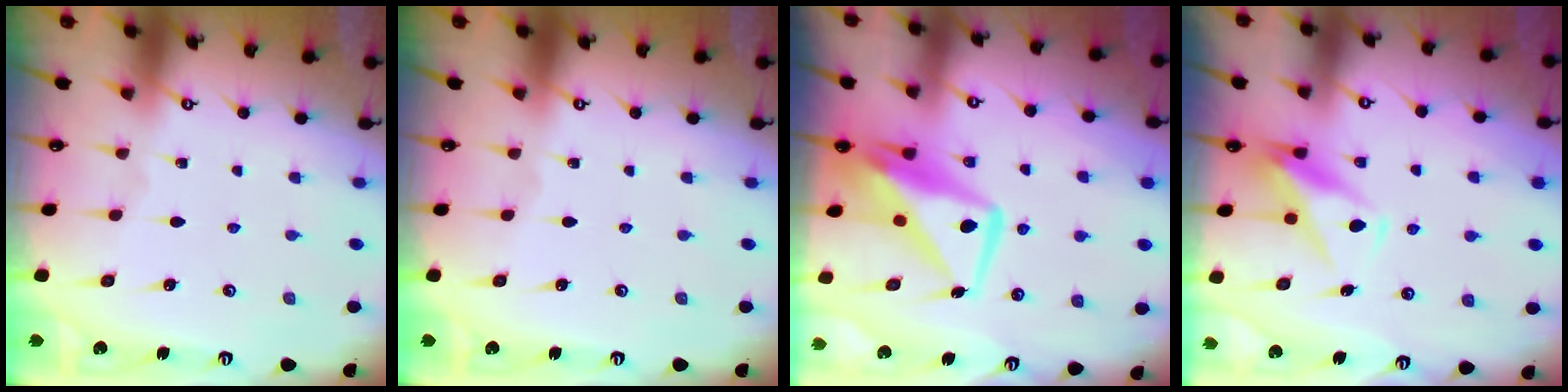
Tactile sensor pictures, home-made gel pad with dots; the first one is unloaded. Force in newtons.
{"total": 0.0}
{"total": 11.8, "press": 11.7, "slide": 0.9}
{"total": 10.0, "press": 10.0, "slide": 1.0}